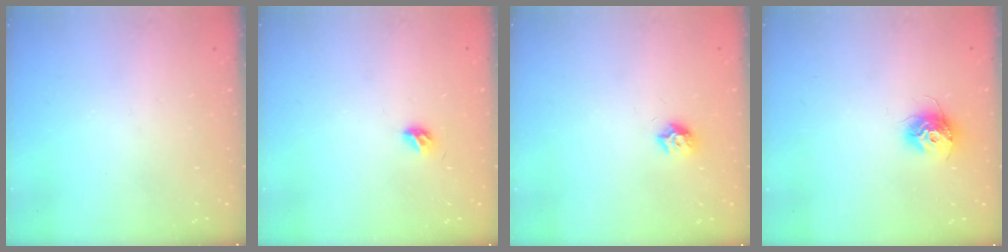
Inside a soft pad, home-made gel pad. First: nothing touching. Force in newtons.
{"total": 3.8, "press": 3.7, "slide": 0.8}
{"total": 7.4, "press": 7.3, "slide": 0.8}
{"total": 10.2, "press": 10.2, "slide": 0.6}